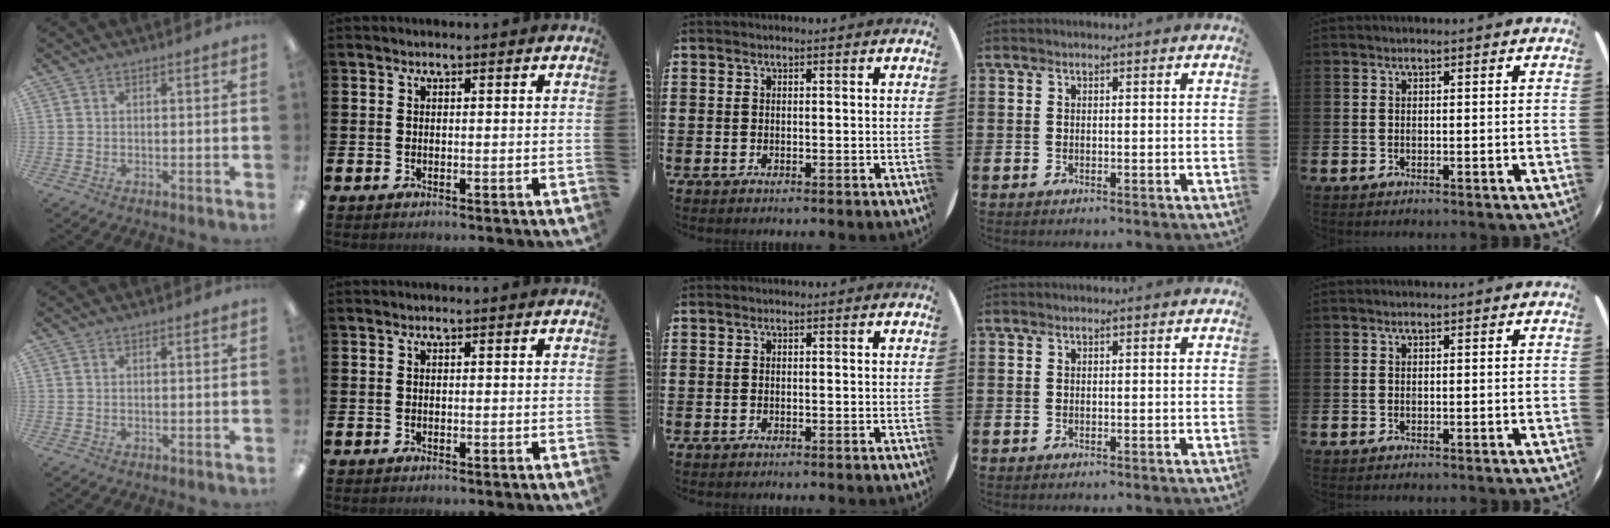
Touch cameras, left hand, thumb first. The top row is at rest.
{}